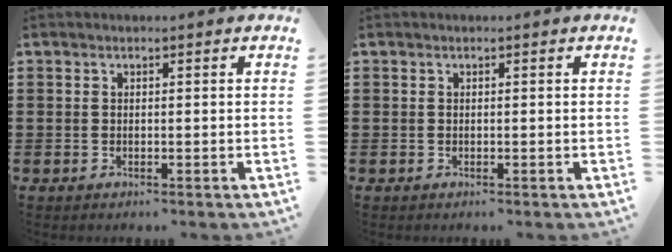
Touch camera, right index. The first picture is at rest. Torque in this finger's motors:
{"motor_torque": [0.17, 0.14, 0.00, 0.00]}